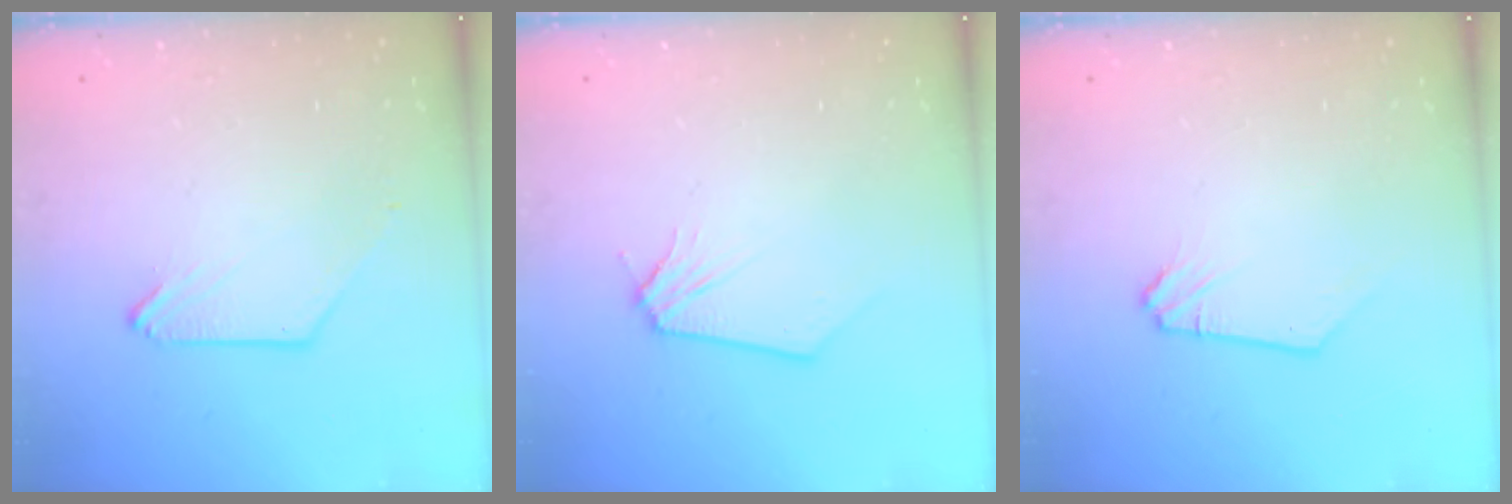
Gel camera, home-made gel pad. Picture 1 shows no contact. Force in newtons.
{"total": 0.0}
{"total": 0.0}